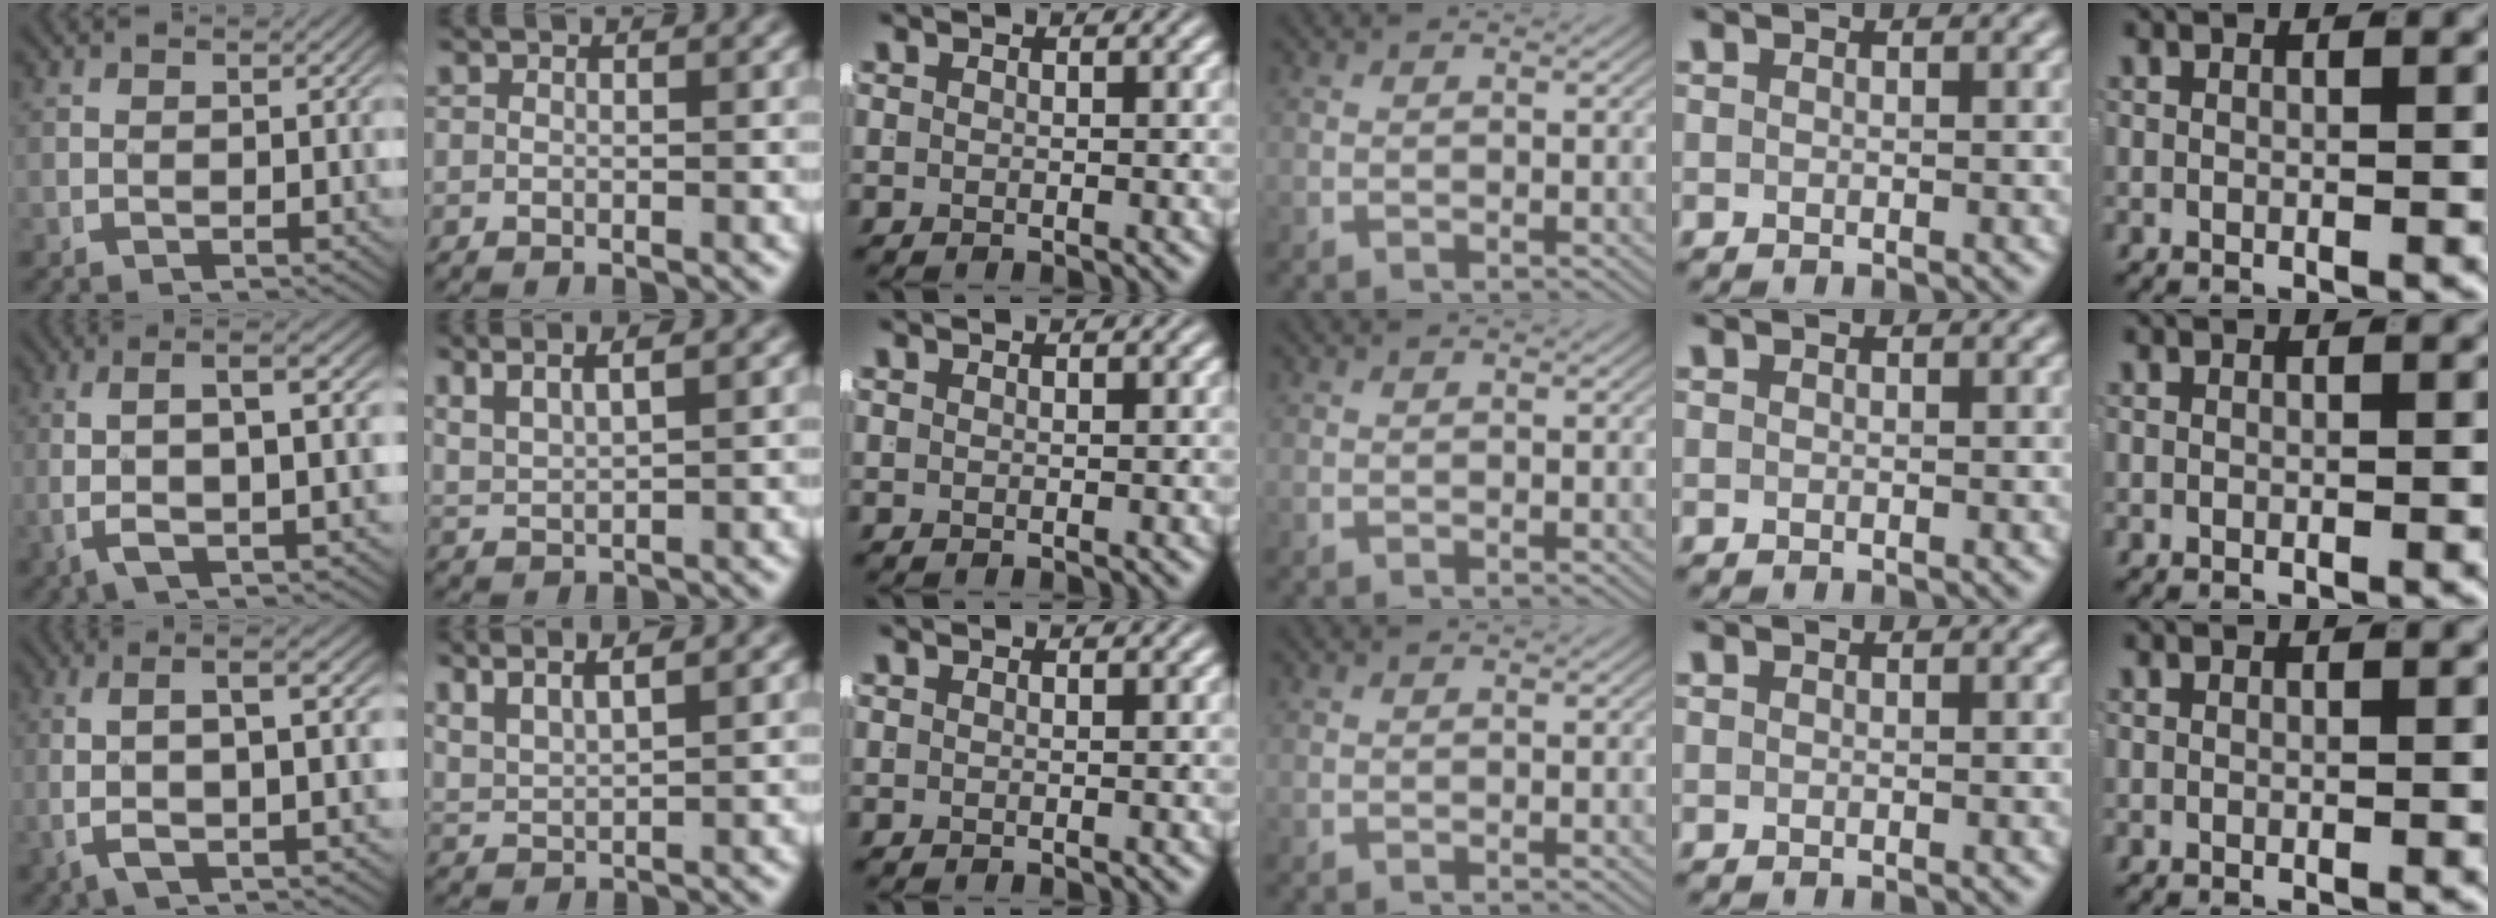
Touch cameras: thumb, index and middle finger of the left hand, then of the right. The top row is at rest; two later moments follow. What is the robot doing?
{"motion": "lift_and_place", "object": "jacket"}